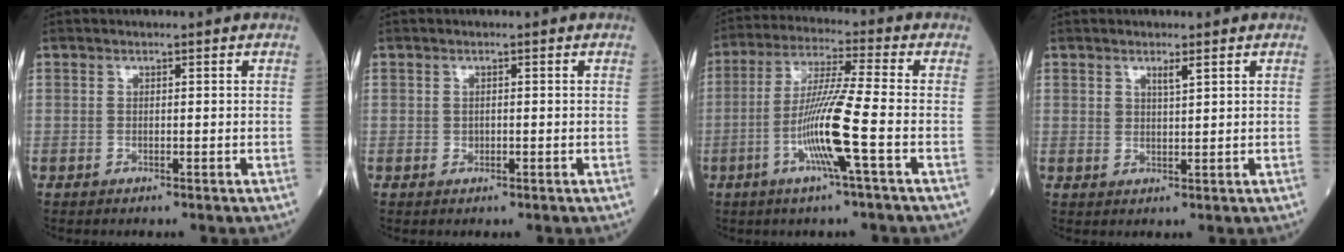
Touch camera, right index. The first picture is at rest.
{"total": 0.7, "force": [0.0, 0.5, 0.4], "torque": [-0.006, 0.000, -0.001]}
{"total": 10.8, "force": [-3.3, -0.9, 10.2], "torque": [-0.200, -0.009, -0.068]}
{"total": 2.0, "force": [1.3, 0.3, 1.5], "torque": [-0.029, -0.003, 0.024]}